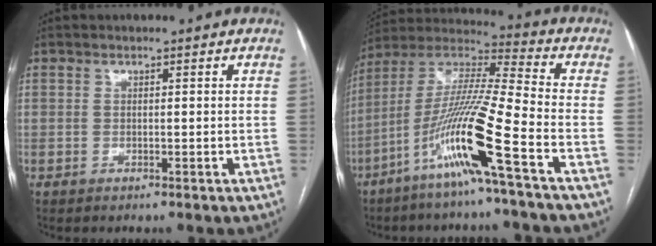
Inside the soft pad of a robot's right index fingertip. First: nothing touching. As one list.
[{"total": 16.0, "force": [-7.6, -1.5, 14.0], "torque": [-0.288, -0.017, -0.152]}]